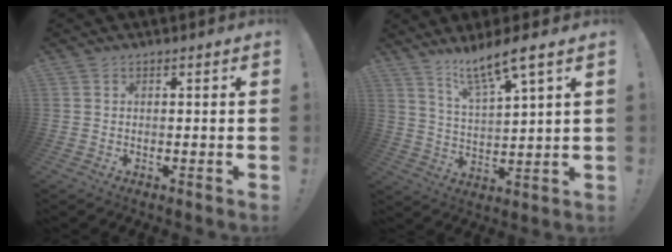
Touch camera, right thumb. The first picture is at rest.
{"total": 10.2, "force": [8.2, 0.7, 6.0], "torque": [-0.110, -0.047, 0.137]}